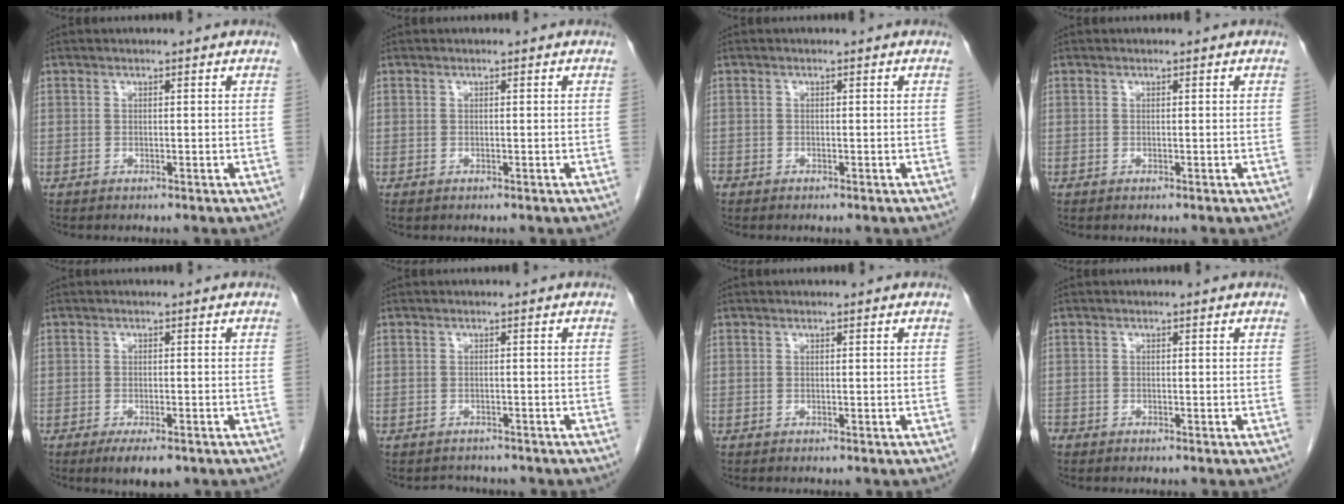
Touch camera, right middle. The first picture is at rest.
{"total": 0.0}
{"total": 0.9, "force": [-0.7, 0.6, 0.2], "torque": [-0.008, 0.002, -0.014]}
{"total": 0.0}
{"total": 4.7, "force": [-3.2, 1.5, 3.2], "torque": [-0.047, -0.006, -0.045]}
{"total": 2.3, "force": [-2.0, 1.1, -0.3], "torque": [0.001, 0.001, -0.031]}
{"total": 0.0}
{"total": 1.1, "force": [-0.9, 0.6, 0.3], "torque": [-0.009, 0.001, -0.017]}